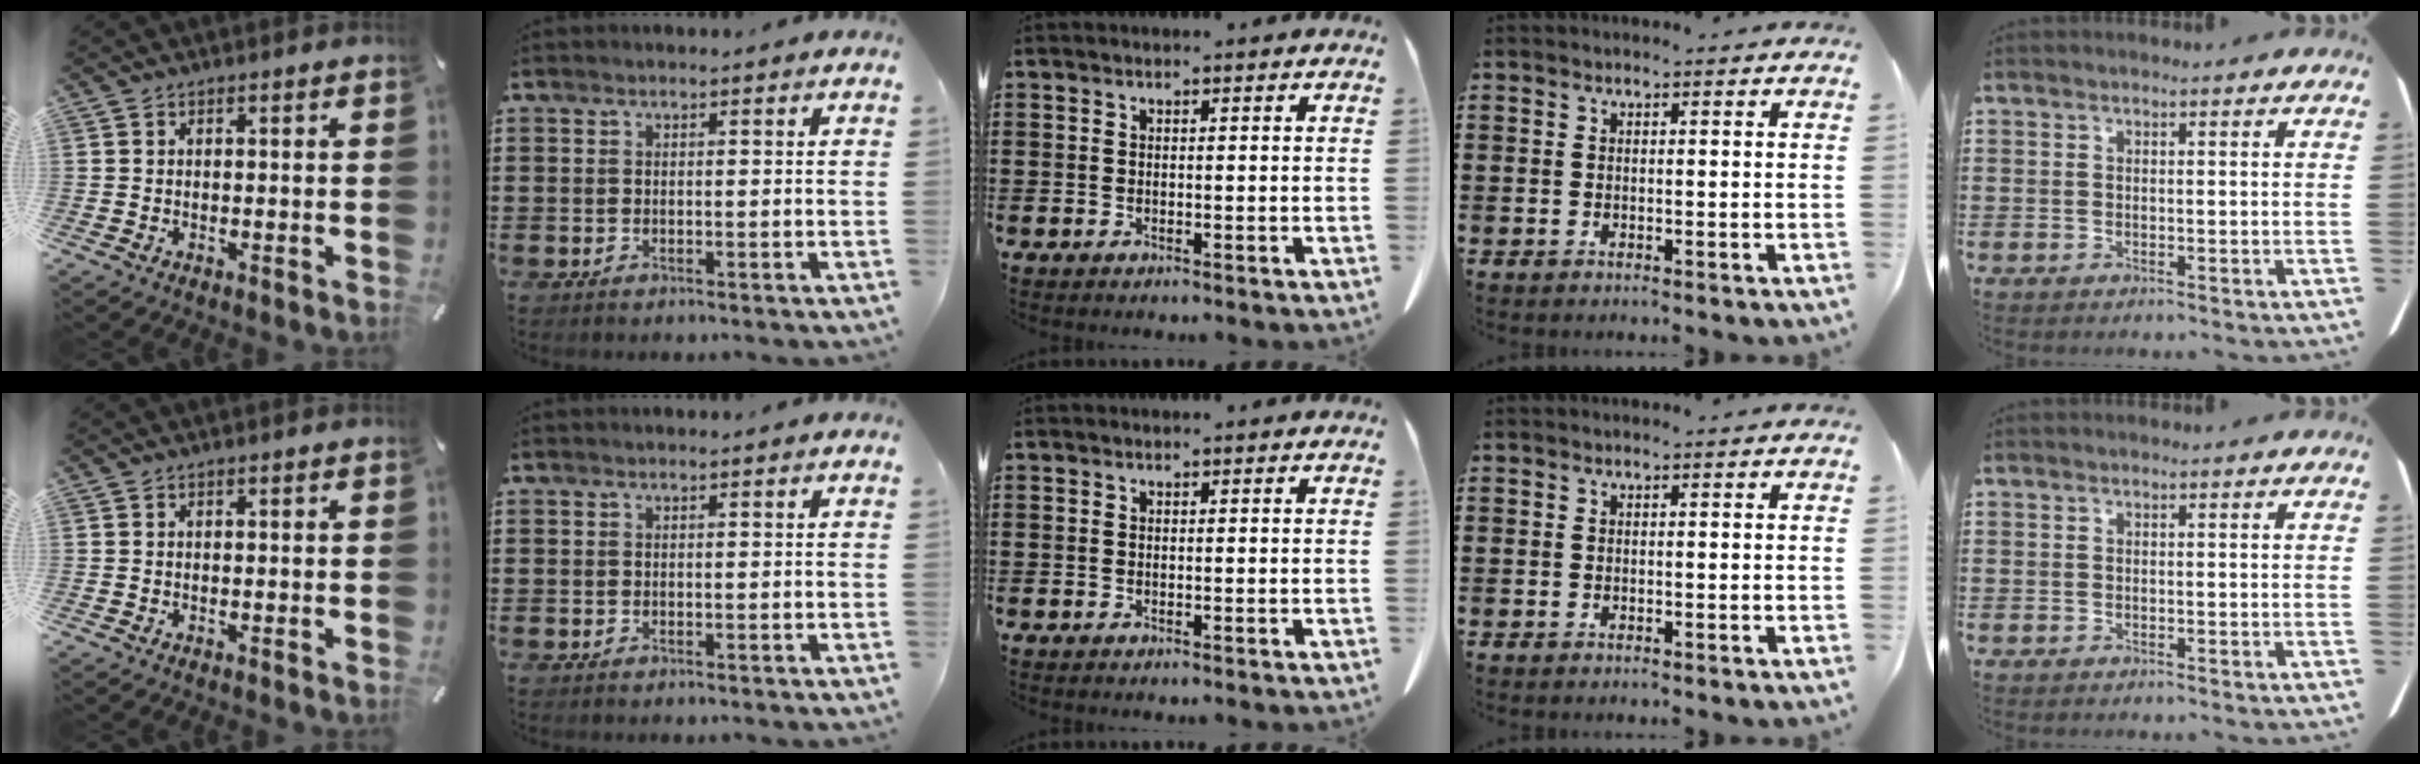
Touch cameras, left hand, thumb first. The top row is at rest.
{}